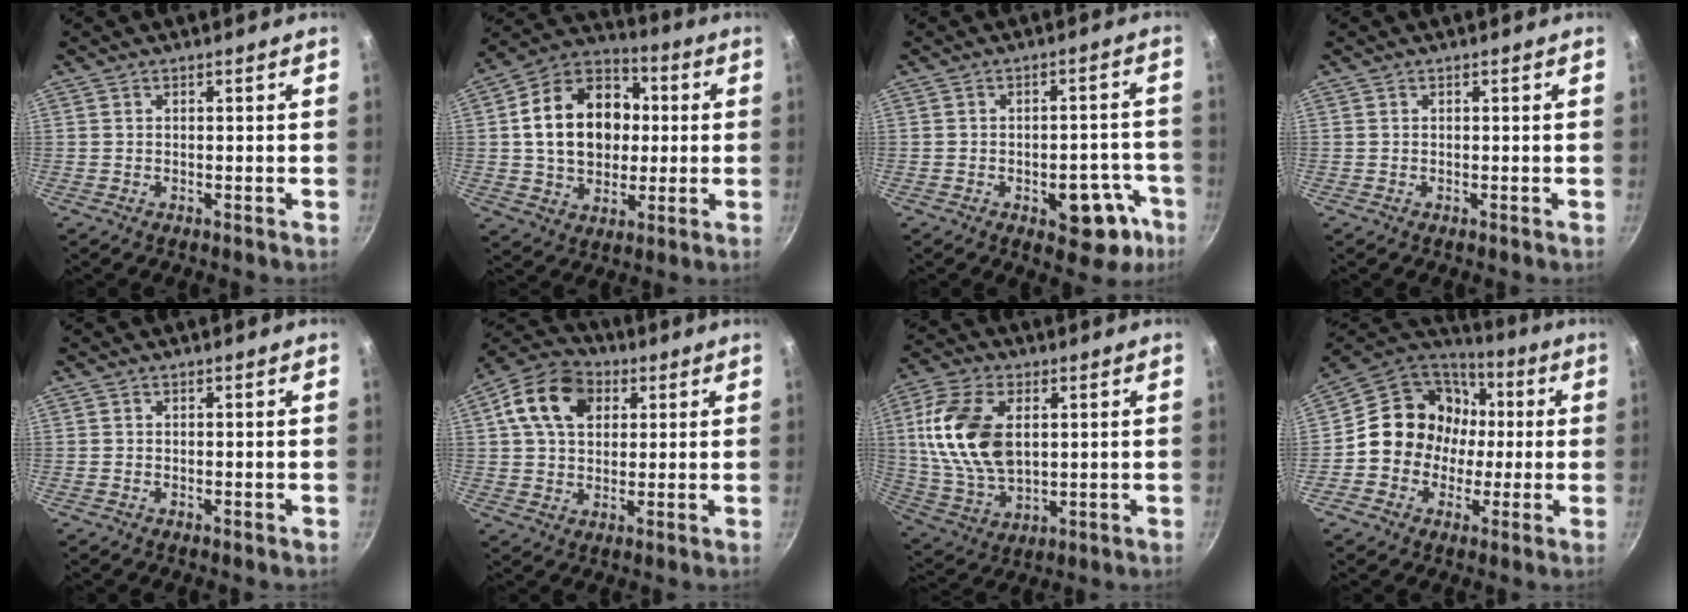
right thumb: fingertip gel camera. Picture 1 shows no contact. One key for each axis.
{"total": 20.1, "fx": 1.8, "fy": 15.3, "fz": 12.9, "tx": -0.190, "ty": 0.030, "tz": 0.026}
{"total": 11.4, "fx": -5.0, "fy": 6.2, "fz": 8.1, "tx": -0.036, "ty": 0.036, "tz": -0.059}
{"total": 0.0}
{"total": 0.0}
{"total": 13.2, "fx": 4.2, "fy": 9.5, "fz": 8.2, "tx": -0.124, "ty": 0.009, "tz": 0.056}
{"total": 17.0, "fx": 3.3, "fy": 10.3, "fz": 13.2, "tx": -0.241, "ty": -0.007, "tz": 0.070}
{"total": 16.2, "fx": 0.2, "fy": 14.6, "fz": 6.9, "tx": -0.074, "ty": 0.036, "tz": -0.009}